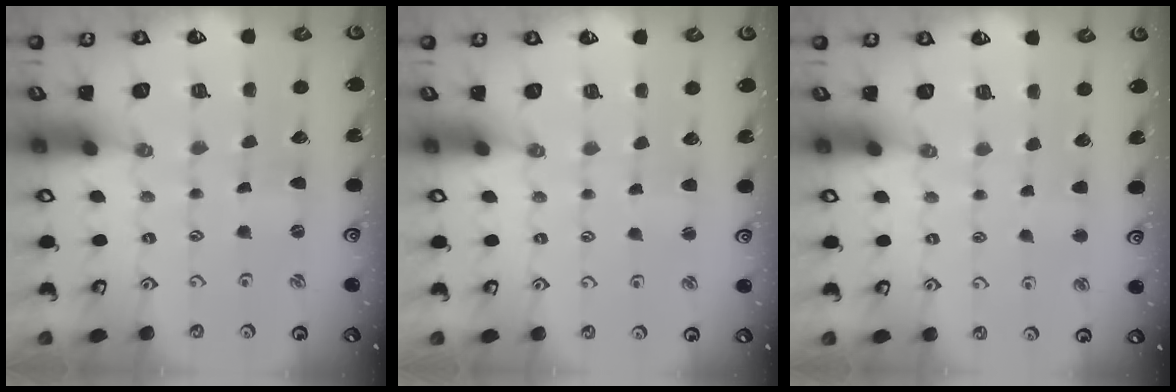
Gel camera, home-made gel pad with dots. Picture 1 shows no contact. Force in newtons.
{"total": 2.6, "press": 2.6, "slide": 0.3}
{"total": 2.0, "press": 2.0, "slide": 0.4}